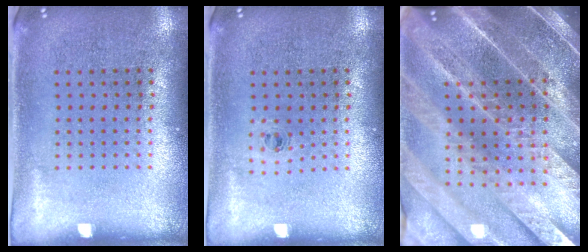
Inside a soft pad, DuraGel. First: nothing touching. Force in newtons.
{"total": 0.5, "press": 0.3, "slide": 0.5}
{"total": 5.6, "press": 4.7, "slide": 3.0}